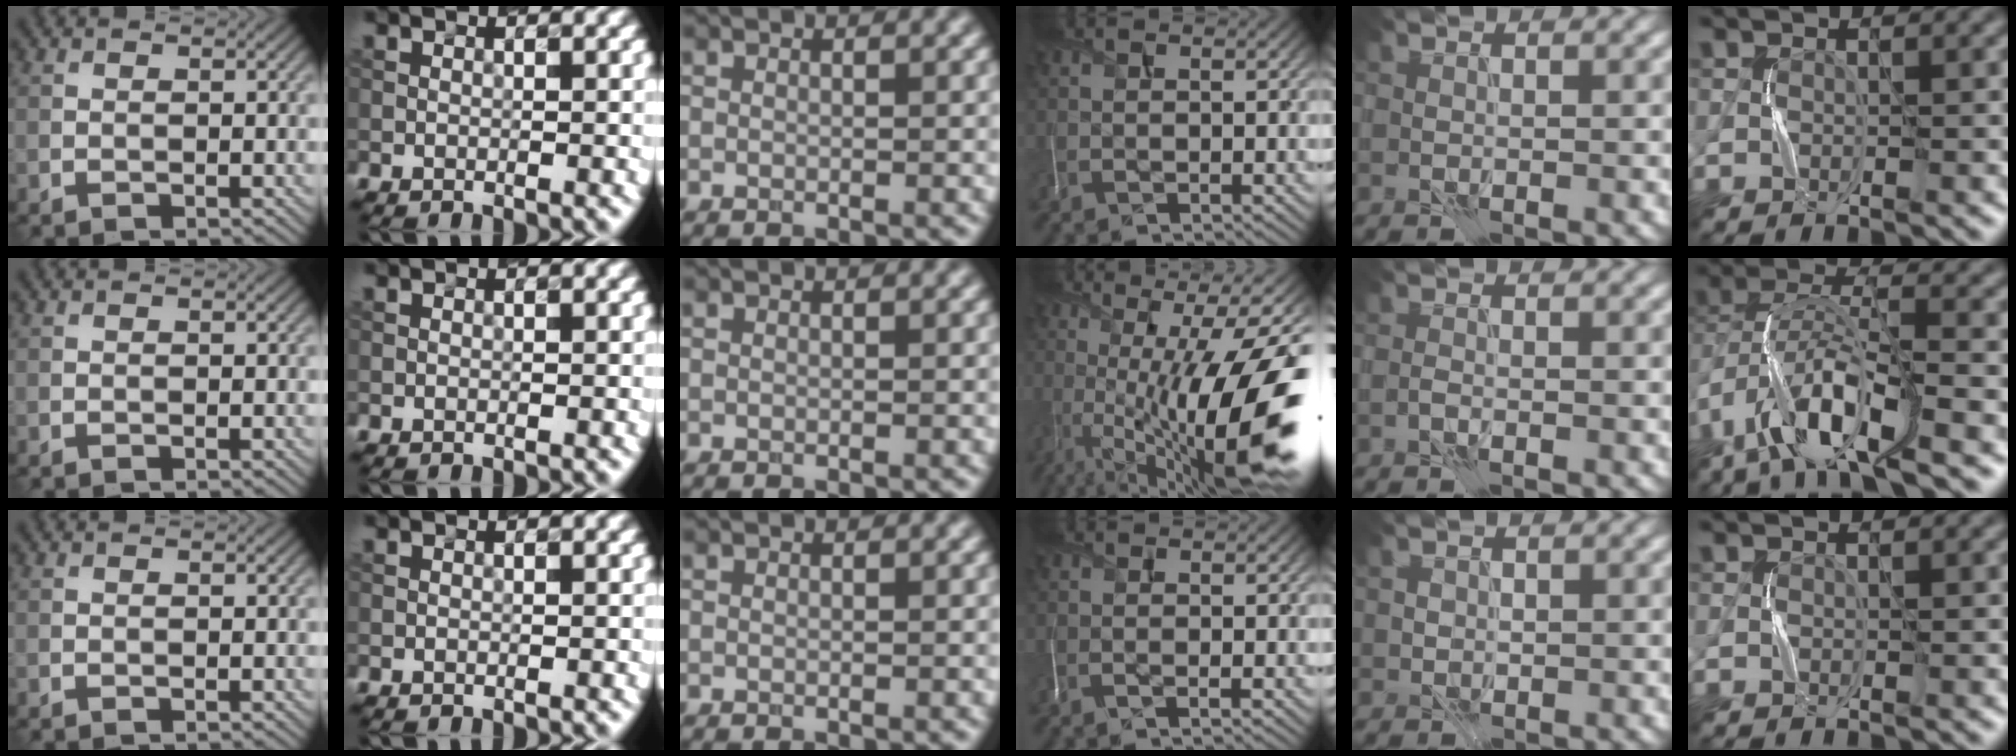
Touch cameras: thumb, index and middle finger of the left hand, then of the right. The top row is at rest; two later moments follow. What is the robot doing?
{"motion": "press", "object": "grip strengthener"}